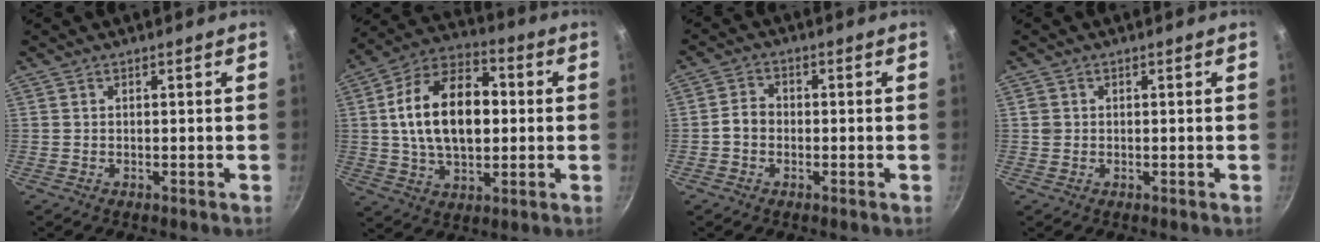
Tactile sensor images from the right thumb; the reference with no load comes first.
{"total": 18.8, "force": [1.6, 11.3, 15.0], "torque": [-0.241, 0.020, 0.023]}
{"total": 3.7, "force": [-0.8, 2.9, 2.1], "torque": [-0.031, 0.015, -0.022]}
{"total": 1.5, "force": [0.2, 1.3, 0.5], "torque": [-0.007, 0.001, 0.006]}